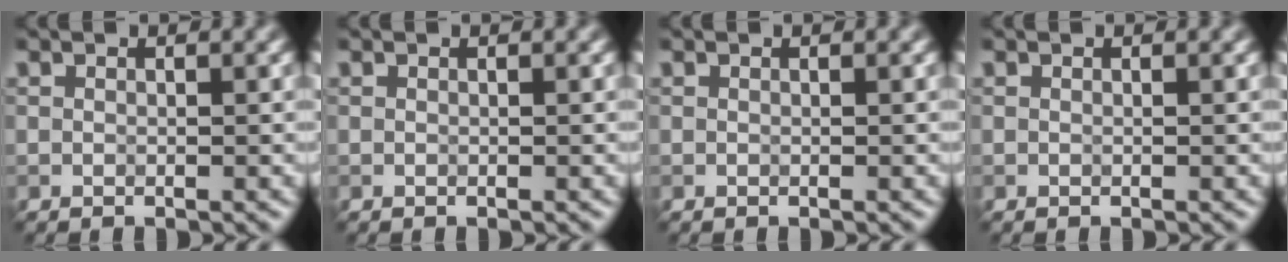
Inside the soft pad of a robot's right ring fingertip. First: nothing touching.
{"total": 0.0}
{"total": 0.0}
{"total": 0.0}